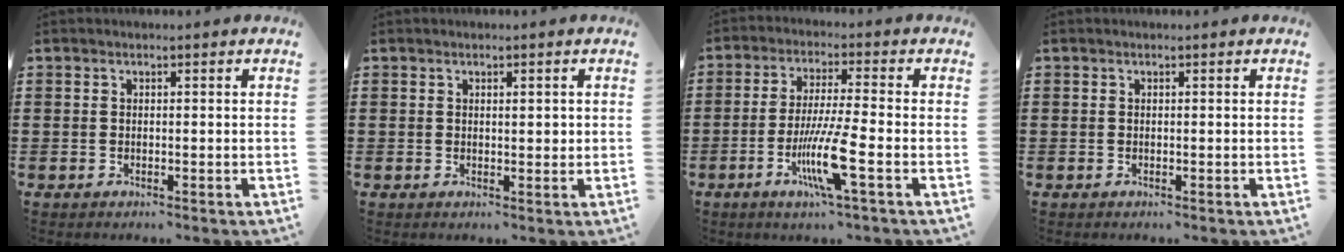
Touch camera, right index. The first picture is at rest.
{"total": 1.4, "force": [0.4, 0.5, 1.2], "torque": [-0.024, 0.006, 0.004]}
{"total": 9.1, "force": [-3.6, 0.4, 8.4], "torque": [-0.171, -0.018, -0.070]}
{"total": 0.0}